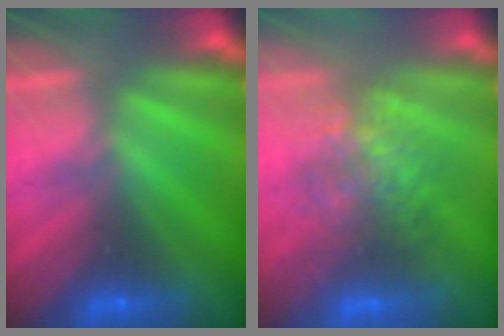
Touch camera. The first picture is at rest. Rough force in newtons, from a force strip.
{"total": 3.5}